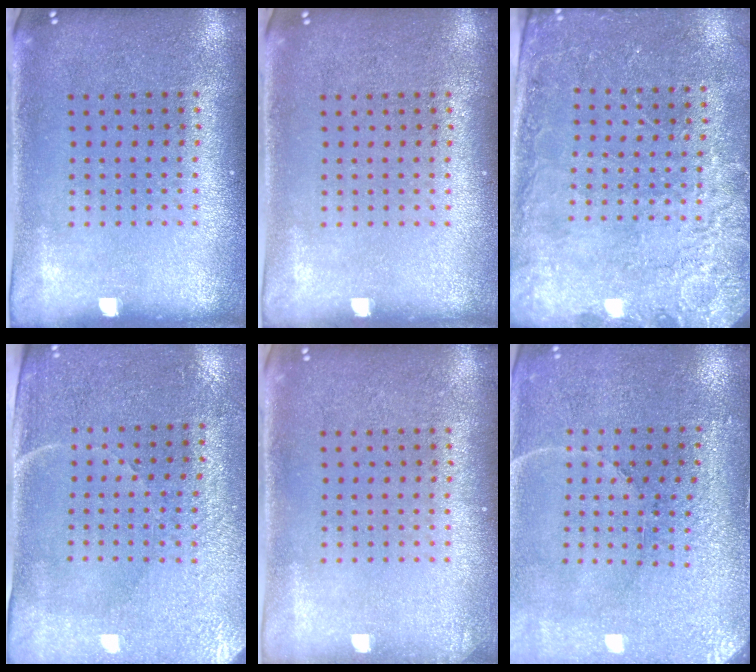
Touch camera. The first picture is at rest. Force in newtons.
{"total": 0.0}
{"total": 2.5, "press": 2.5, "slide": 0.5}
{"total": 3.2, "press": 2.9, "slide": 1.3}
{"total": 0.6, "press": 0.6, "slide": 0.0}
{"total": 3.2, "press": 3.1, "slide": 0.4}